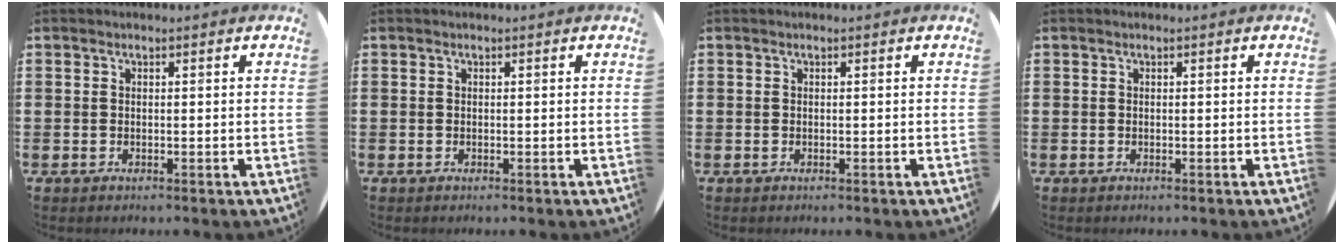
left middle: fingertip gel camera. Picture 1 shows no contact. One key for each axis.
{"total": 0.0}
{"total": 0.0}
{"total": 0.0}